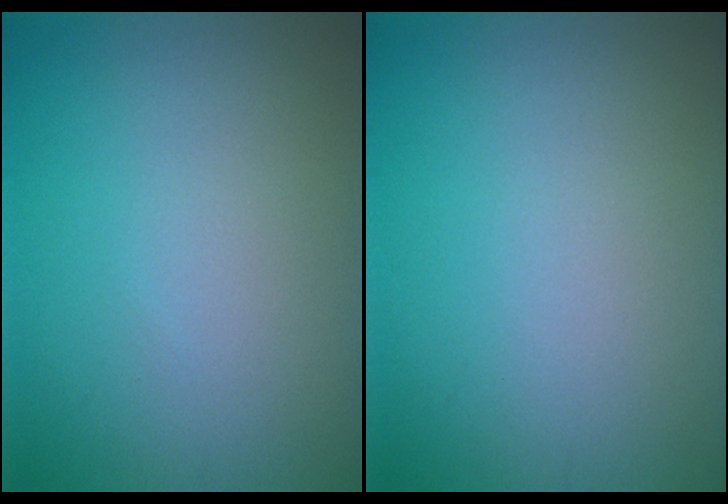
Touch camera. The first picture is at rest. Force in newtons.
{"total": 0.0}